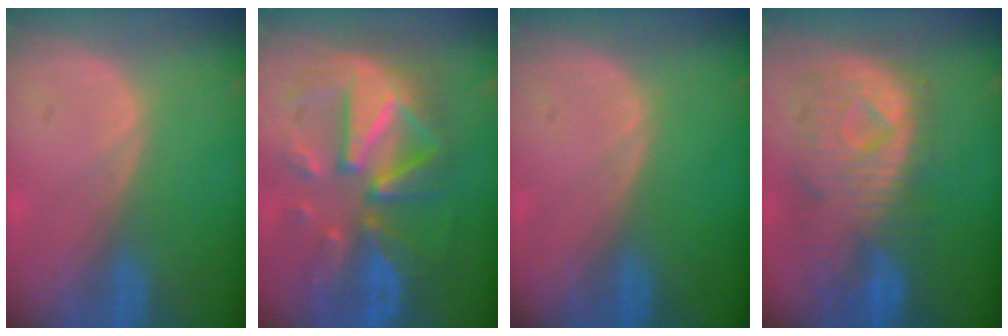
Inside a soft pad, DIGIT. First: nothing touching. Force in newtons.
{"total": 12.2, "press": 12.1, "slide": 1.1}
{"total": 0.0}
{"total": 11.0, "press": 9.7, "slide": 5.3}